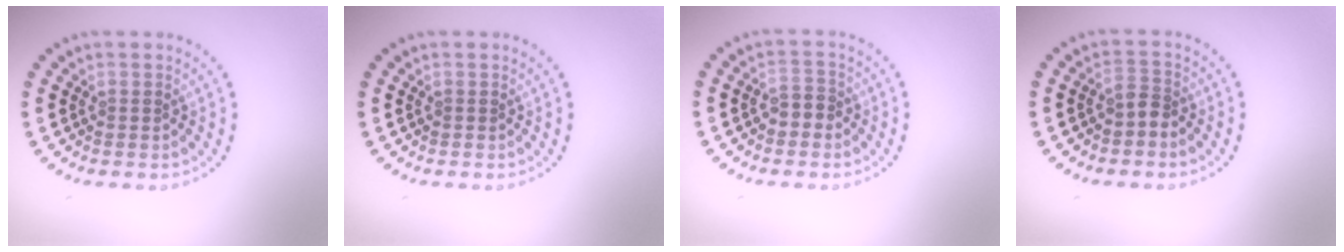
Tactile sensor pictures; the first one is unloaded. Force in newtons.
{"total": 0.0}
{"total": 1.7, "press": 1.5, "slide": 0.7}
{"total": 1.5, "press": 1.2, "slide": 1.0}